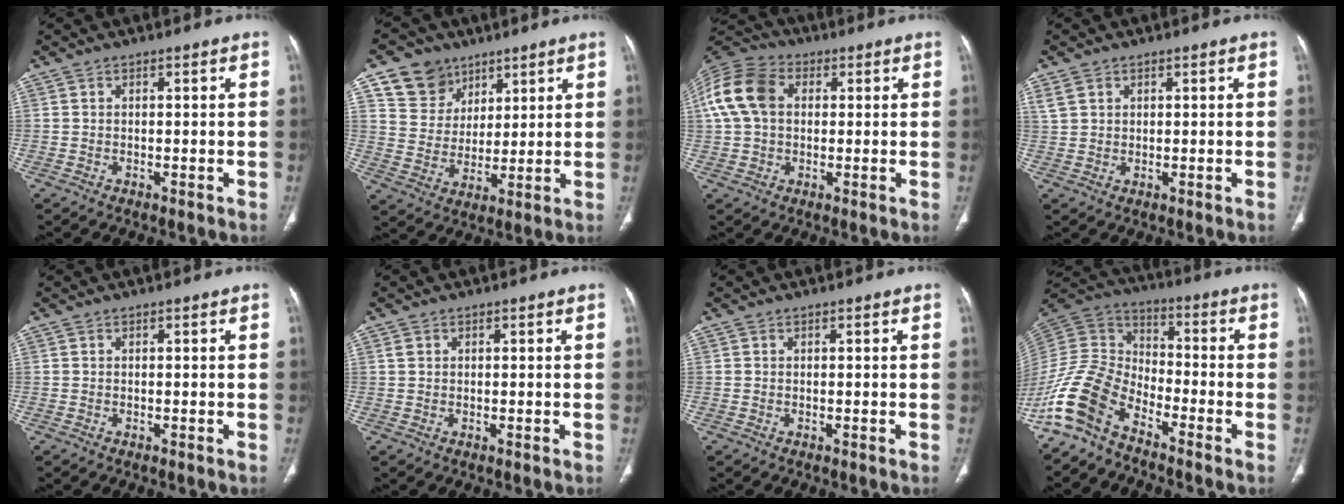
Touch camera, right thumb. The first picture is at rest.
{"total": 10.0, "force": [6.2, 7.7, 1.8], "torque": [0.000, -0.036, 0.120]}
{"total": 13.1, "force": [2.4, 9.4, 8.7], "torque": [-0.174, 0.027, 0.037]}
{"total": 2.8, "force": [1.5, 2.0, 1.2], "torque": [-0.022, 0.001, 0.038]}
{"total": 0.0}
{"total": 1.0, "force": [0.4, 0.7, 0.4], "torque": [-0.003, 0.001, 0.010]}
{"total": 0.0}
{"total": 12.7, "force": [-9.1, 6.1, 6.4], "torque": [-0.129, 0.073, -0.196]}